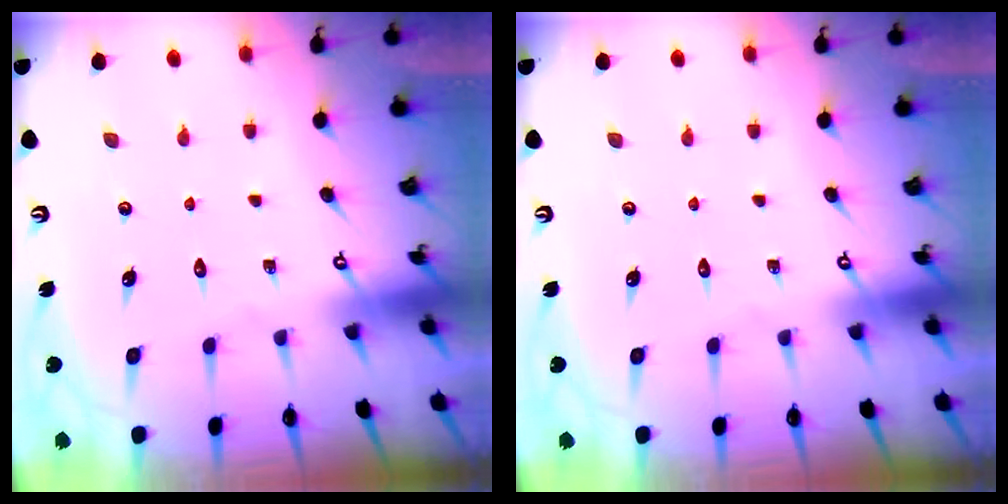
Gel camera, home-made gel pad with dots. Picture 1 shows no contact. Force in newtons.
{"total": 0.0}